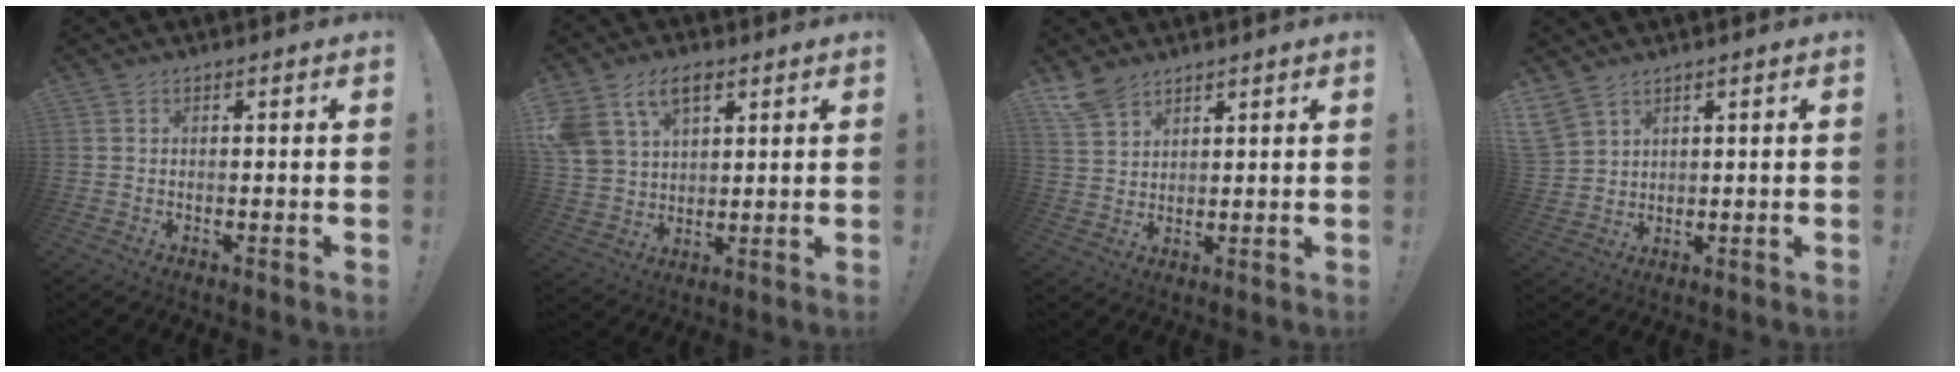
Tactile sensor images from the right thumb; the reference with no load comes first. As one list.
[{"total": 12.1, "force": [6.4, 8.2, 6.1], "torque": [-0.115, -0.021, 0.128]}, {"total": 7.7, "force": [5.9, 4.4, 2.3], "torque": [-0.044, -0.034, 0.119]}, {"total": 6.0, "force": [4.6, 3.4, 1.9], "torque": [-0.035, -0.023, 0.094]}]